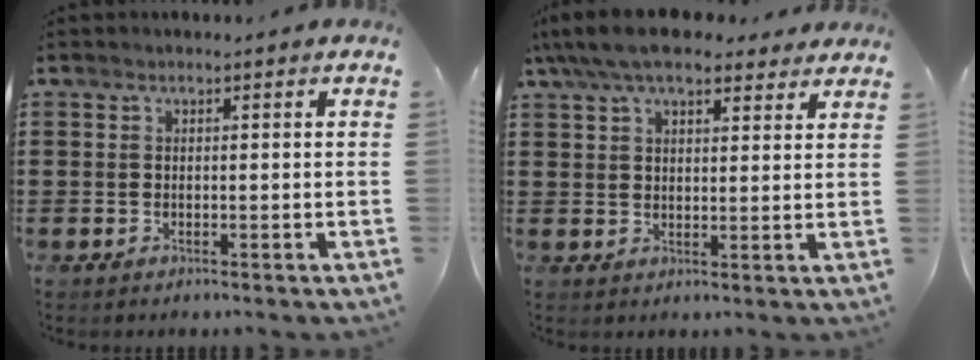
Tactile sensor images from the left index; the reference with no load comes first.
{"total": 8.2, "force": [6.7, 2.2, 4.1], "torque": [-0.098, -0.007, 0.125]}